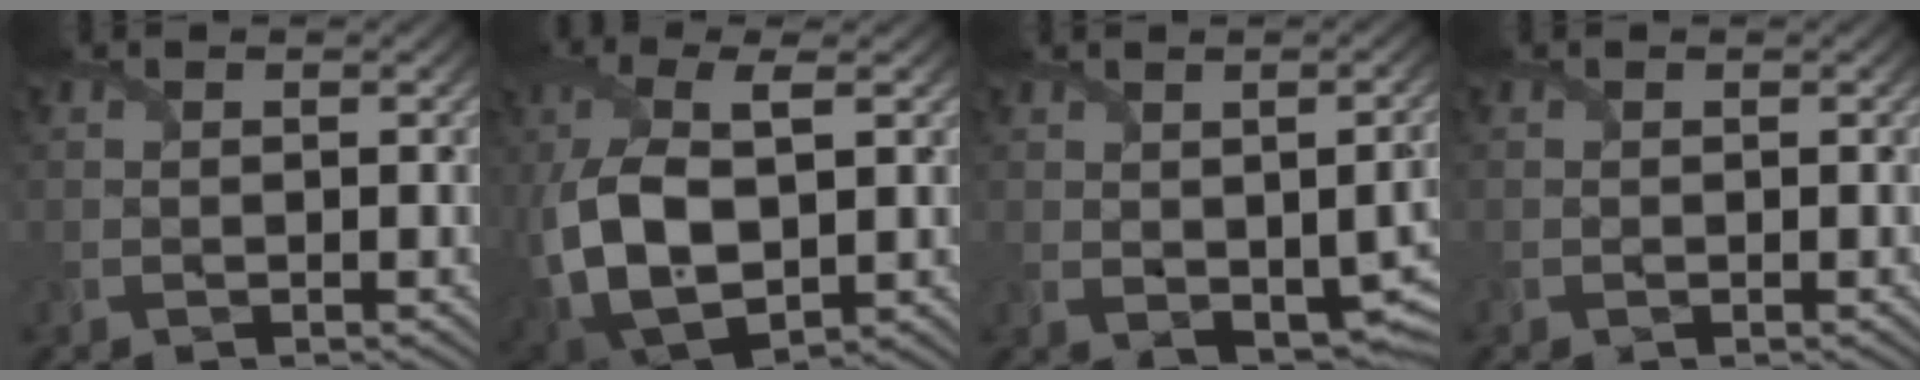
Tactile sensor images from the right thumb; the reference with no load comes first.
{"total": 13.1, "force": [-0.3, 6.7, 11.3], "torque": [-0.272, -0.010, -0.001]}
{"total": 9.1, "force": [-1.9, 5.4, 7.1], "torque": [-0.107, -0.043, 0.002]}
{"total": 0.0}